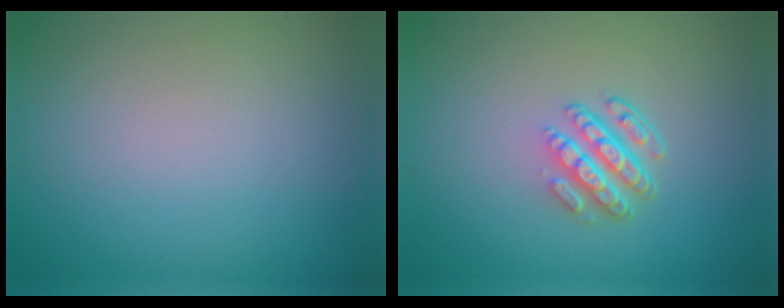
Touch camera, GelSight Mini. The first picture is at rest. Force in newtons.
{"total": 4.3, "press": 3.0, "slide": 3.0}